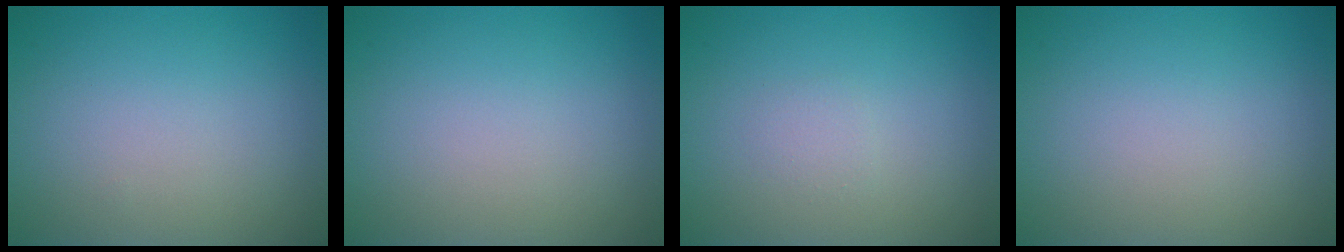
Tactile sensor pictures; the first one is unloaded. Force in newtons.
{"total": 0.0}
{"total": 0.7, "press": 0.7, "slide": 0.0}
{"total": 0.0}